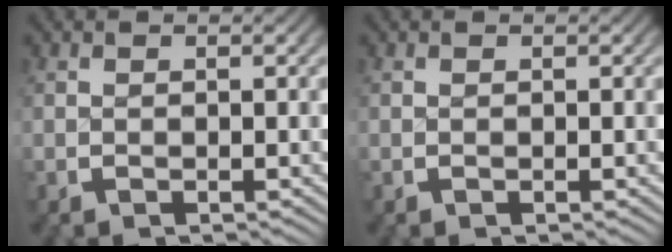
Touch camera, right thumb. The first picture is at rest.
{"total": 0.0}